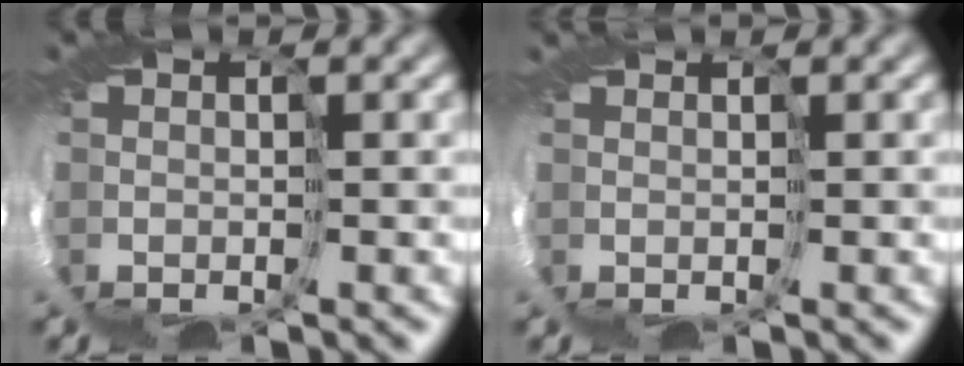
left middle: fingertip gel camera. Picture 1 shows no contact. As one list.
[{"total": 1.0, "force": [0.7, -0.5, -0.5], "torque": [0.009, -0.002, 0.010]}]